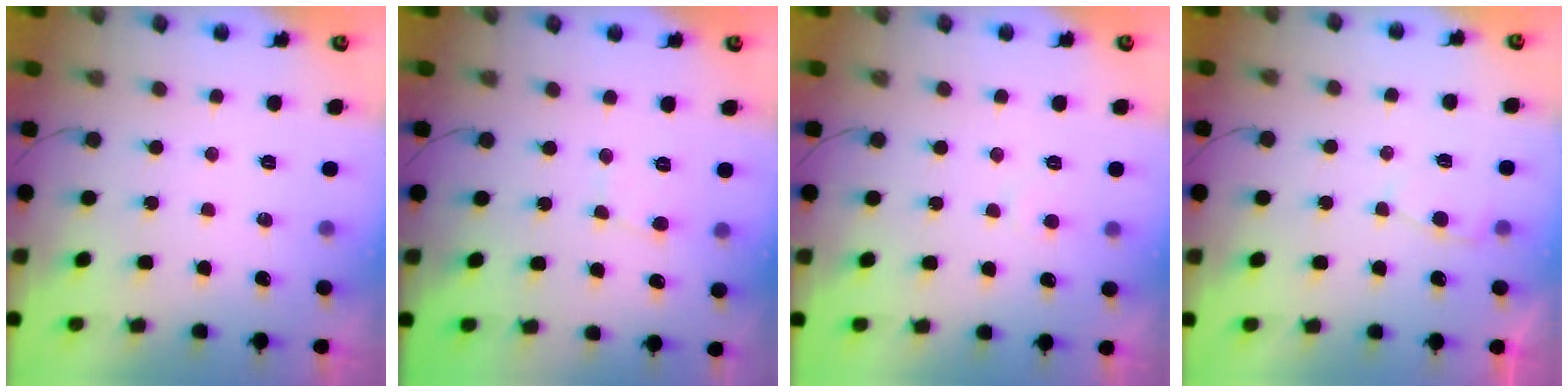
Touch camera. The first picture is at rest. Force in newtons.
{"total": 2.8, "press": 2.8, "slide": 0.3}
{"total": 3.0, "press": 3.0, "slide": 0.2}
{"total": 3.6, "press": 3.5, "slide": 0.4}